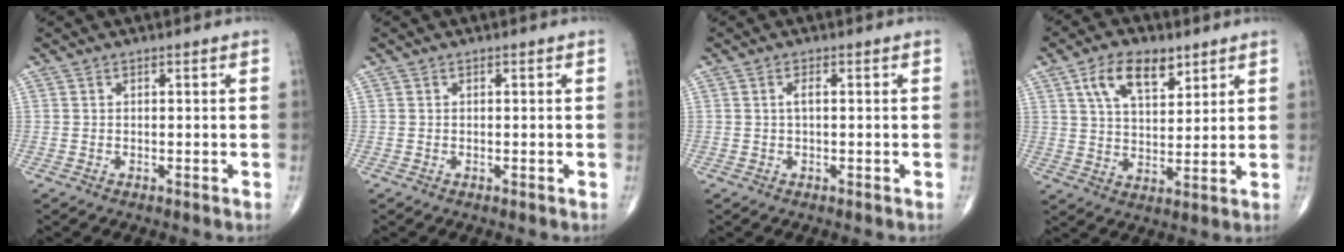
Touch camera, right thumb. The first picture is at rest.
{"total": 0.0}
{"total": 1.2, "force": [0.1, 0.4, 1.2], "torque": [-0.028, 0.001, 0.000]}
{"total": 10.3, "force": [5.4, 5.4, 6.9], "torque": [-0.105, -0.021, 0.100]}